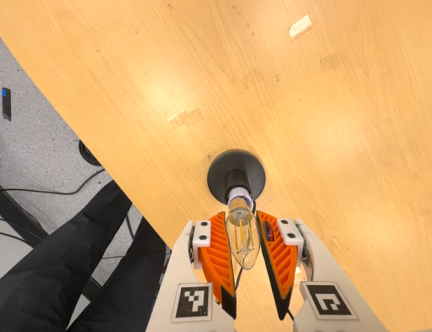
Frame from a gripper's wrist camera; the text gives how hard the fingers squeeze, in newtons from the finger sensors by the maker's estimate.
{"total": 10.2, "left": 10.1, "right": 10.4}